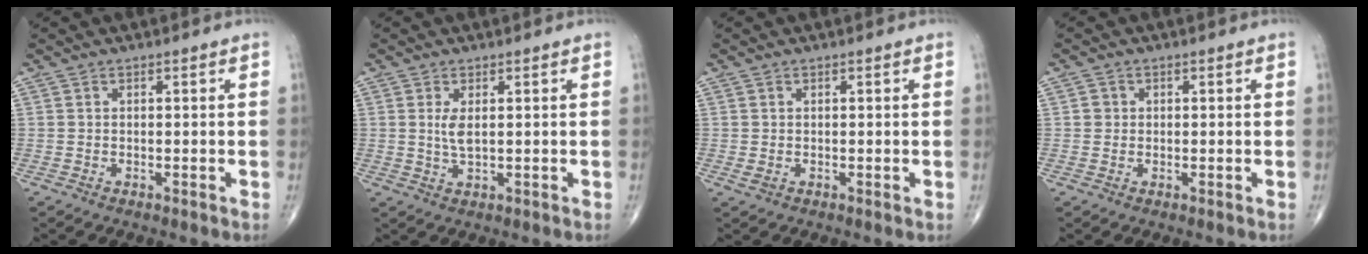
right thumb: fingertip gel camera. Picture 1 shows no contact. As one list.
[{"total": 2.8, "force": [0.6, 1.0, 2.6], "torque": [-0.055, -0.007, 0.017]}, {"total": 1.0, "force": [0.0, 0.7, 0.7], "torque": [-0.009, -0.003, 0.001]}, {"total": 1.5, "force": [0.2, 1.4, 0.3], "torque": [0.002, 0.002, 0.001]}]